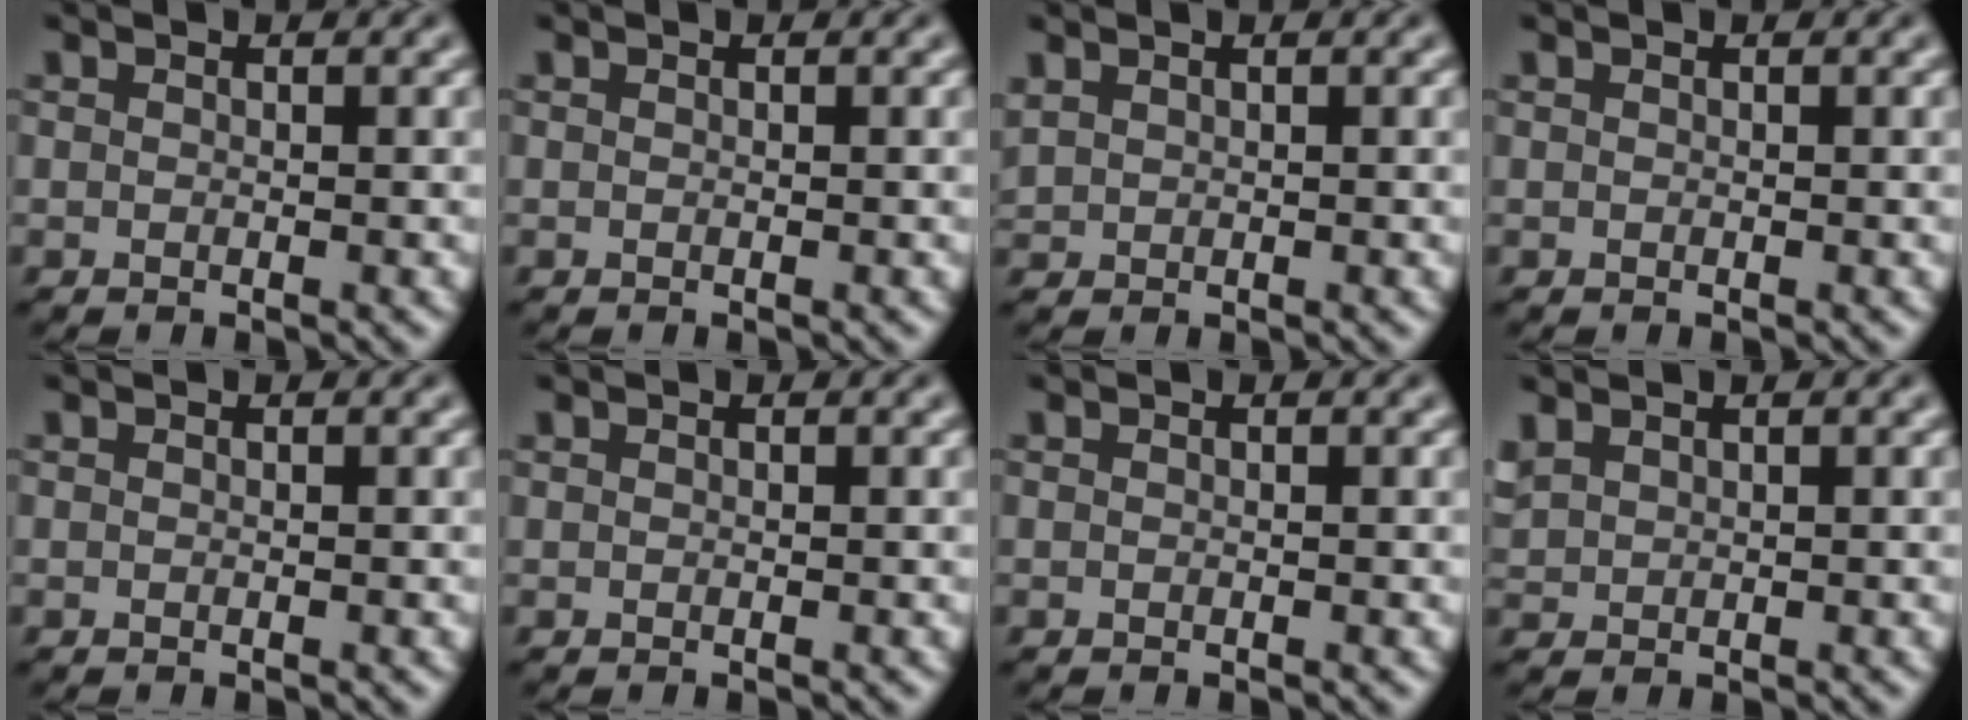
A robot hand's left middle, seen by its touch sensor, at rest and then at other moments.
{"total": 0.0}
{"total": 0.8, "force": [0.6, 0.4, 0.2], "torque": [-0.009, 0.001, 0.018]}
{"total": 0.0}
{"total": 0.0}
{"total": 0.0}
{"total": 0.0}
{"total": 1.4, "force": [1.0, 0.8, 0.6], "torque": [-0.018, 0.005, 0.027]}